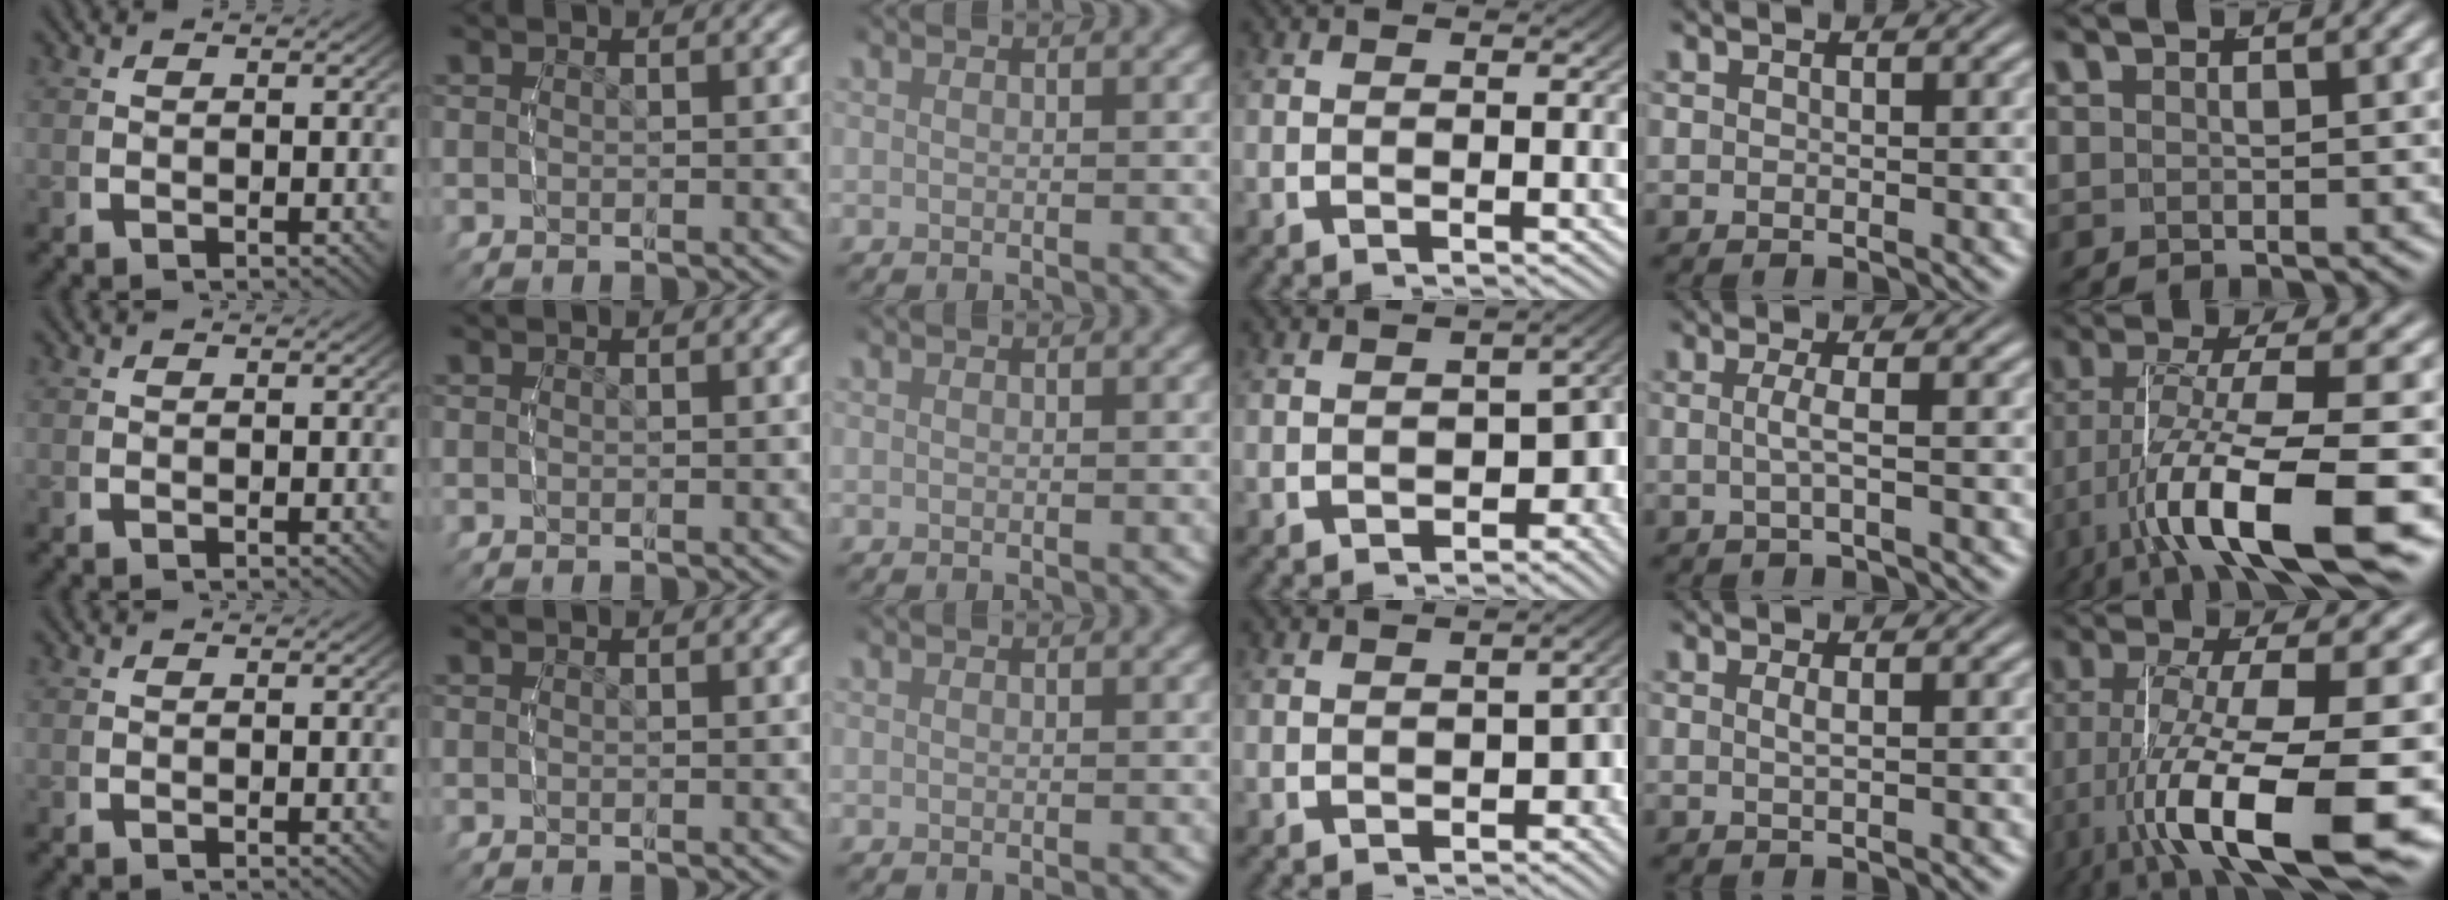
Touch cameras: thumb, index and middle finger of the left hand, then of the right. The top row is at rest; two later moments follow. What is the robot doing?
{"motion": "lift_and_place", "object": "condiment"}